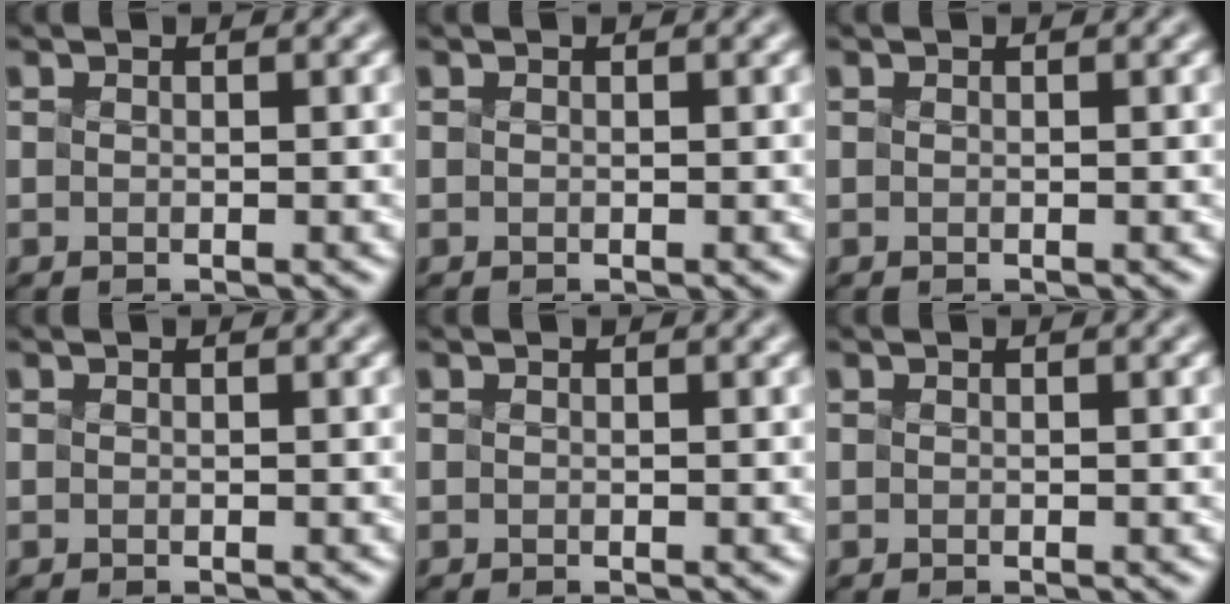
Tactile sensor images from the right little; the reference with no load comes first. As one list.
[{"total": 0.0}, {"total": 0.0}, {"total": 0.0}, {"total": 0.0}, {"total": 0.0}]